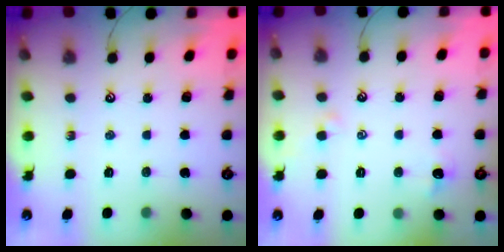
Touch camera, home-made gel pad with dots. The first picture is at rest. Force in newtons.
{"total": 1.0, "press": 0.9, "slide": 0.6}